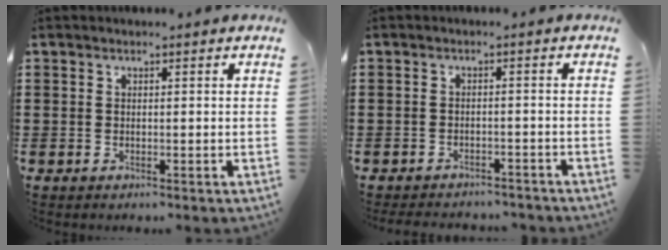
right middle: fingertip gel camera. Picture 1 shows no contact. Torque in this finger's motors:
{"motor_torque": [0.30, -0.30, -0.03, 0.01]}